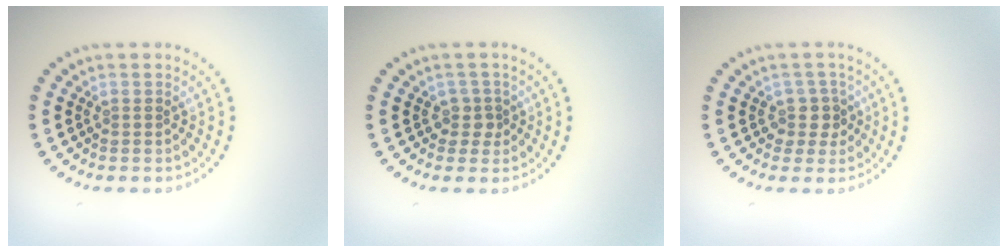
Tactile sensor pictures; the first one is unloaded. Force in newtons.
{"total": 1.5, "press": 1.2, "slide": 1.0}
{"total": 2.2, "press": 1.7, "slide": 1.3}